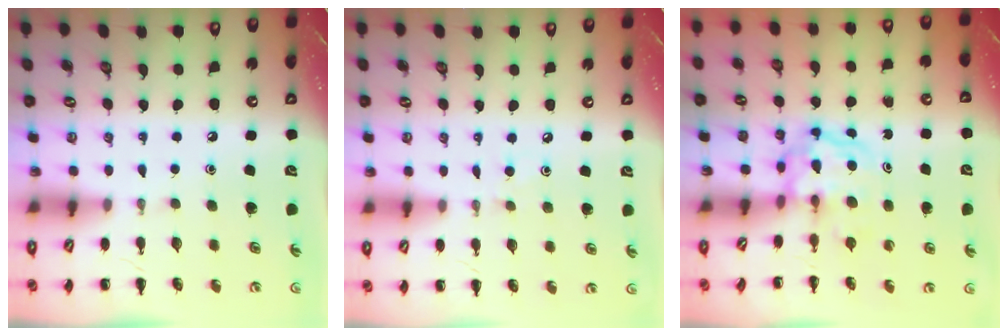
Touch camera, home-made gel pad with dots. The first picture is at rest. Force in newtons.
{"total": 2.5, "press": 2.3, "slide": 0.9}
{"total": 3.9, "press": 3.9, "slide": 0.5}